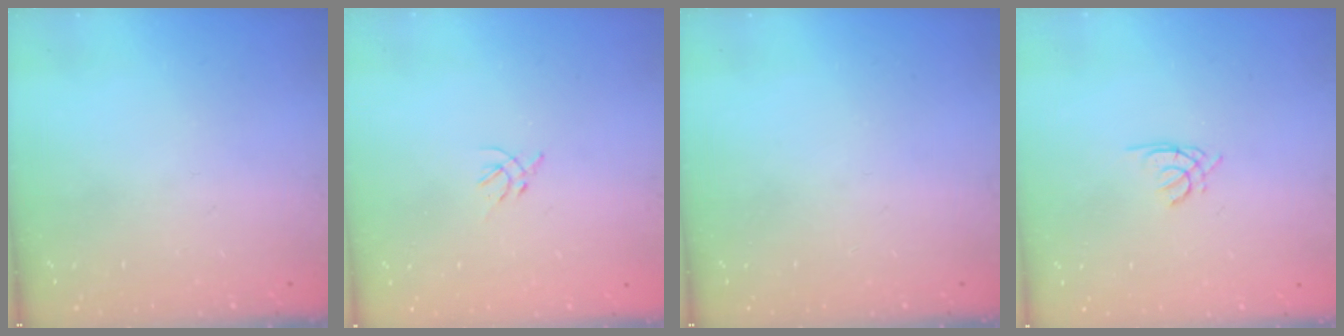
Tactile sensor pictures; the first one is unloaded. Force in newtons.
{"total": 2.3, "press": 2.2, "slide": 0.6}
{"total": 0.0}
{"total": 1.3, "press": 1.2, "slide": 0.4}